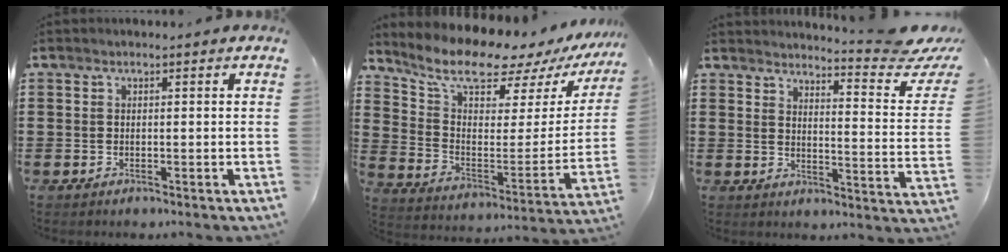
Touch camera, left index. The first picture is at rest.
{"total": 10.9, "force": [9.4, 2.8, 4.8], "torque": [-0.109, -0.072, 0.153]}
{"total": 5.8, "force": [5.1, -0.3, 2.8], "torque": [-0.046, -0.049, 0.077]}